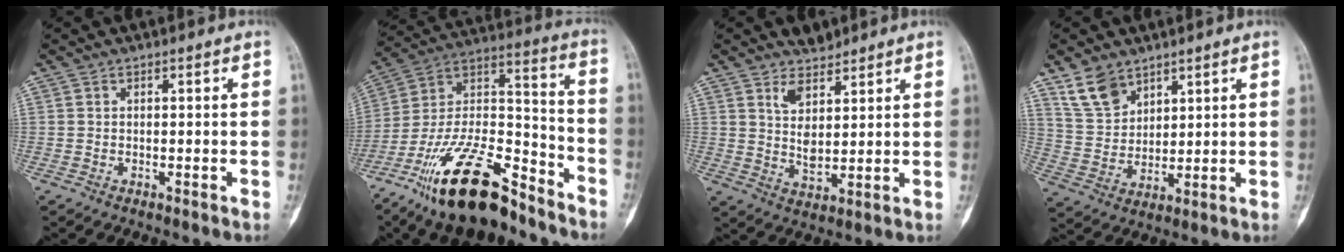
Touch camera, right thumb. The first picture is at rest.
{"total": 23.2, "force": [-16.2, 8.7, 14.2], "torque": [-0.265, 0.085, -0.288]}
{"total": 6.0, "force": [4.4, 2.9, 2.8], "torque": [-0.035, -0.041, 0.088]}
{"total": 8.2, "force": [5.8, 4.9, 3.1], "torque": [-0.042, -0.026, 0.123]}